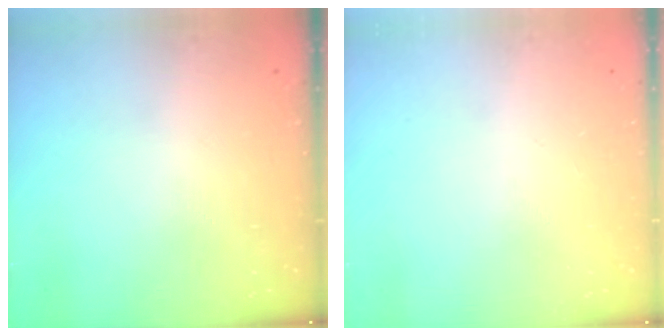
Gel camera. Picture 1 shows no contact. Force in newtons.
{"total": 0.0}